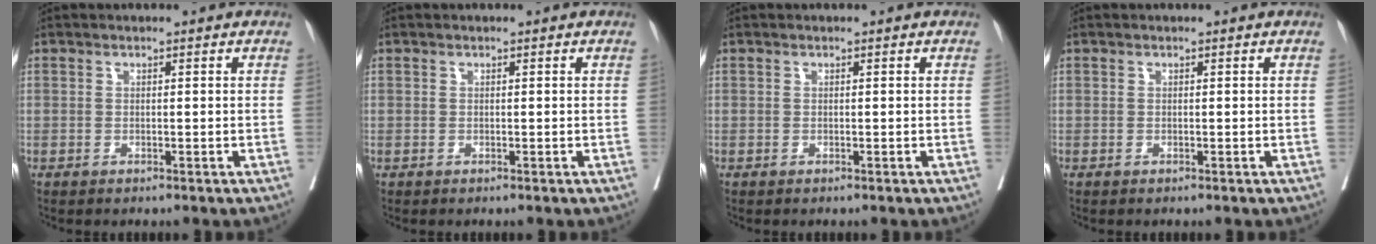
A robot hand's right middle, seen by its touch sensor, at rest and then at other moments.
{"total": 0.0}
{"total": 0.0}
{"total": 0.0}